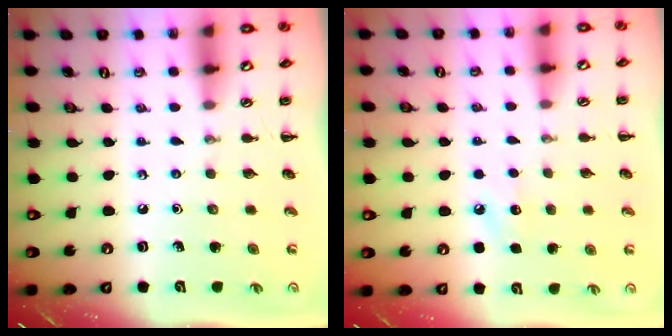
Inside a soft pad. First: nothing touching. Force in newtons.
{"total": 6.1, "press": 5.9, "slide": 1.5}